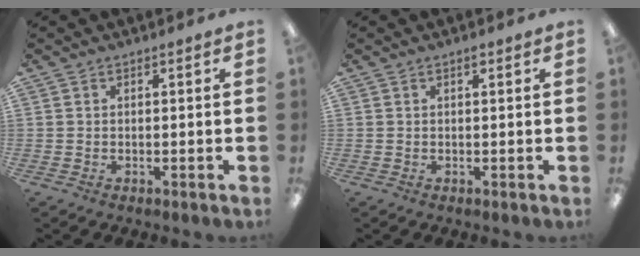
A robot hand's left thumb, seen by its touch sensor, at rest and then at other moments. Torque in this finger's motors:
{"motor_torque": [-0.02, -0.01, 0.40, 0.18, 0.00]}